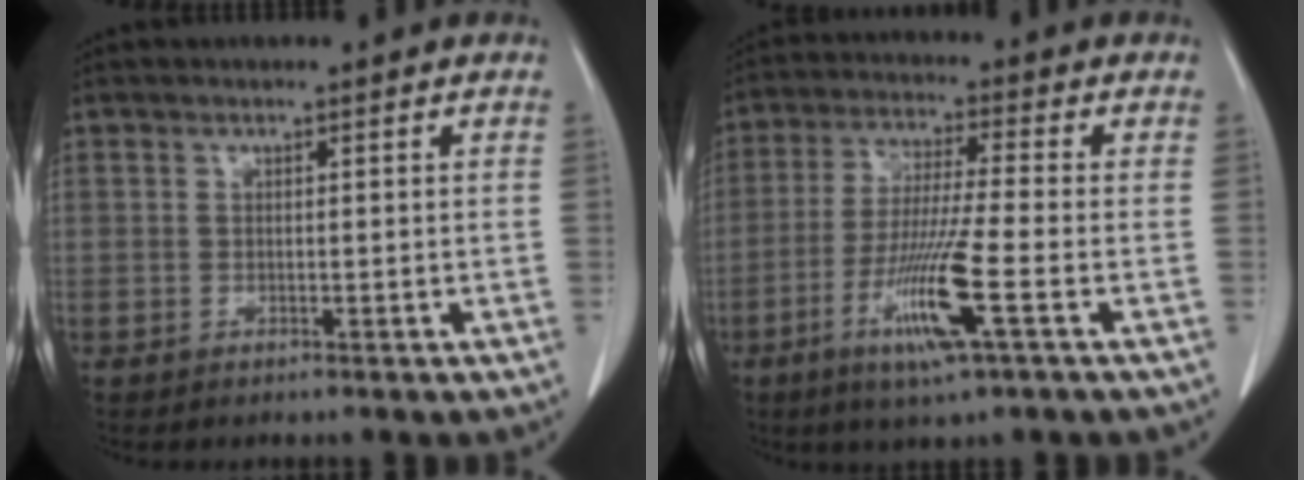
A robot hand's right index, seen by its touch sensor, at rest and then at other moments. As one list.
[{"total": 11.1, "force": [-4.3, -0.3, 10.2], "torque": [-0.204, -0.022, -0.083]}]